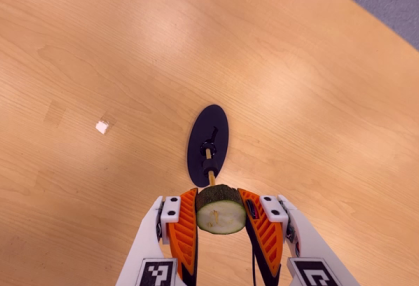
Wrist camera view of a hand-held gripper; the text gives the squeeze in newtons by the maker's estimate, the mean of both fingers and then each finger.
{"total": 10.6, "left": 10.0, "right": 11.2}